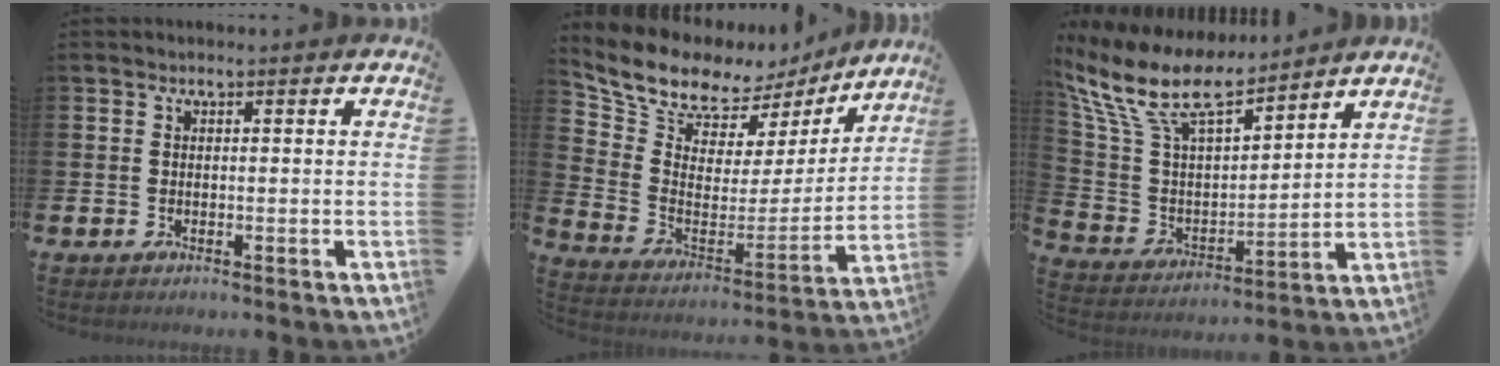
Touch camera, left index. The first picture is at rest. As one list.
[{"total": 9.8, "force": [8.7, 4.2, 1.8], "torque": [-0.087, -0.062, 0.151]}, {"total": 11.4, "force": [9.4, 3.7, 5.2], "torque": [-0.146, -0.055, 0.166]}]